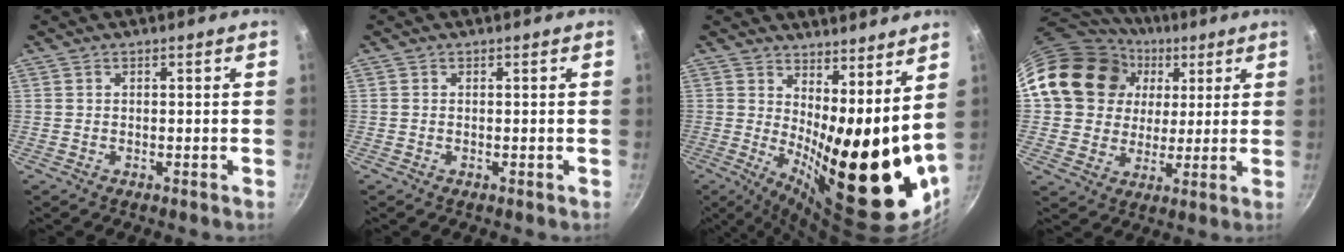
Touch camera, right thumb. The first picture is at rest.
{"total": 0.0}
{"total": 20.5, "force": [5.4, 7.5, 18.3], "torque": [-0.226, -0.061, 0.093]}
{"total": 19.0, "force": [5.2, 16.2, 8.4], "torque": [-0.138, 0.018, 0.089]}